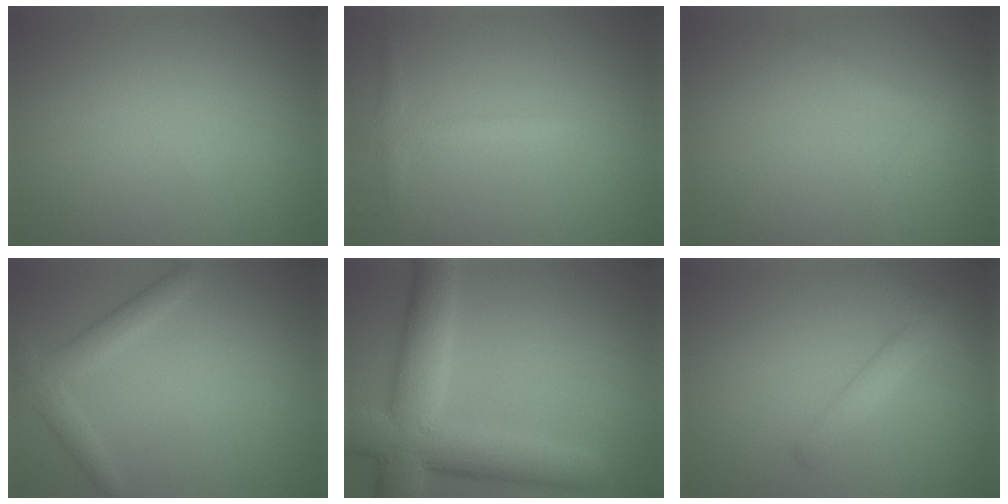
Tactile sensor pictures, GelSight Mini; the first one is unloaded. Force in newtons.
{"total": 1.6, "press": 1.6, "slide": 0.1}
{"total": 1.4, "press": 1.4, "slide": 0.1}
{"total": 2.6, "press": 2.6, "slide": 0.1}
{"total": 9.1, "press": 9.0, "slide": 0.5}
{"total": 2.5, "press": 2.5, "slide": 0.1}